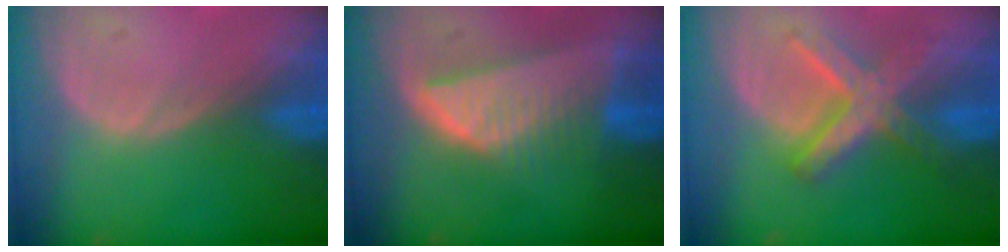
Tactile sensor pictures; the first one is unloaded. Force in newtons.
{"total": 8.2, "press": 7.3, "slide": 3.9}
{"total": 7.2, "press": 7.2, "slide": 0.4}